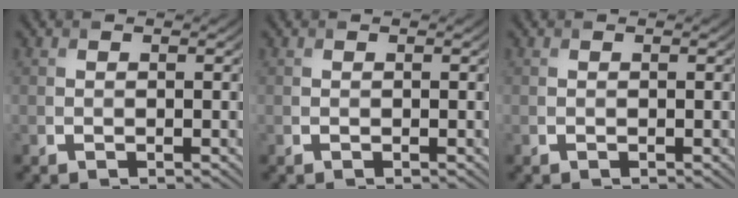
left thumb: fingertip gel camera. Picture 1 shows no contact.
{"total": 0.0}
{"total": 0.0}